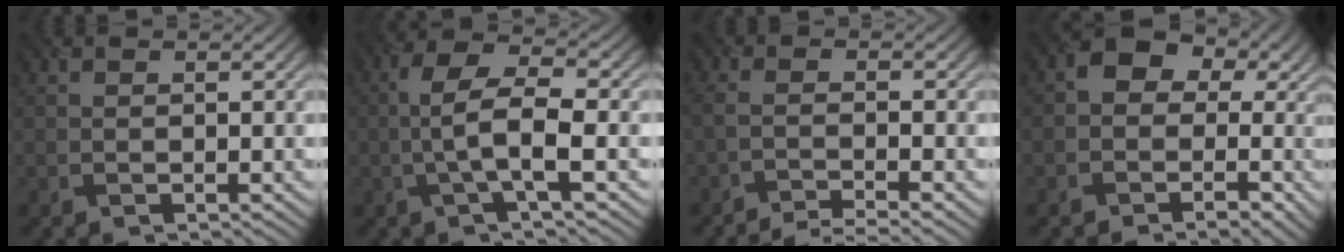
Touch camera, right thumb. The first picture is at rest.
{"total": 6.2, "force": [-1.4, 1.7, 5.8], "torque": [-0.114, 0.013, -0.034]}
{"total": 4.1, "force": [-3.2, 0.7, 2.5], "torque": [-0.031, 0.000, -0.071]}
{"total": 8.9, "force": [0.3, 7.0, 5.5], "torque": [-0.055, 0.007, -0.009]}